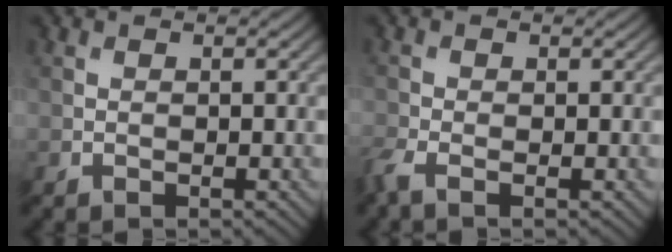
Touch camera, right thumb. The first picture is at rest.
{"total": 2.2, "force": [-1.6, 0.5, 1.5], "torque": [-0.047, -0.007, -0.042]}